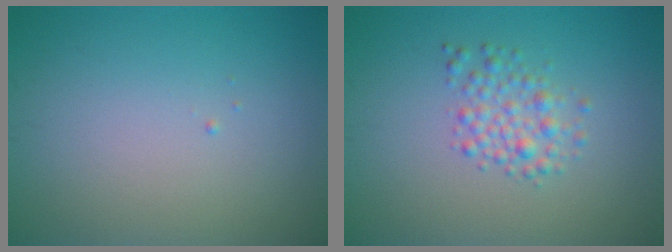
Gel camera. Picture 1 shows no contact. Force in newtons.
{"total": 2.4, "press": 2.4, "slide": 0.1}